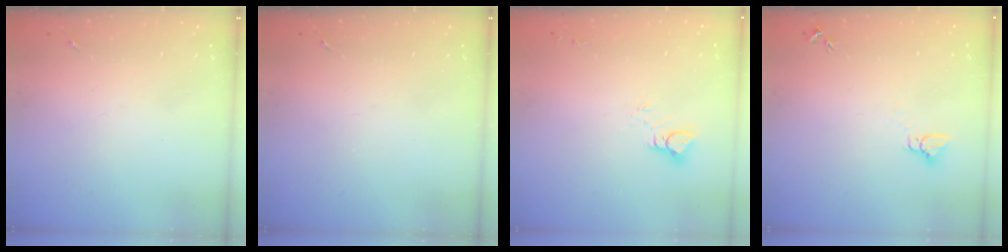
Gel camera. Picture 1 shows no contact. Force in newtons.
{"total": 0.0}
{"total": 5.1, "press": 5.1, "slide": 0.3}
{"total": 3.0, "press": 3.0, "slide": 0.1}